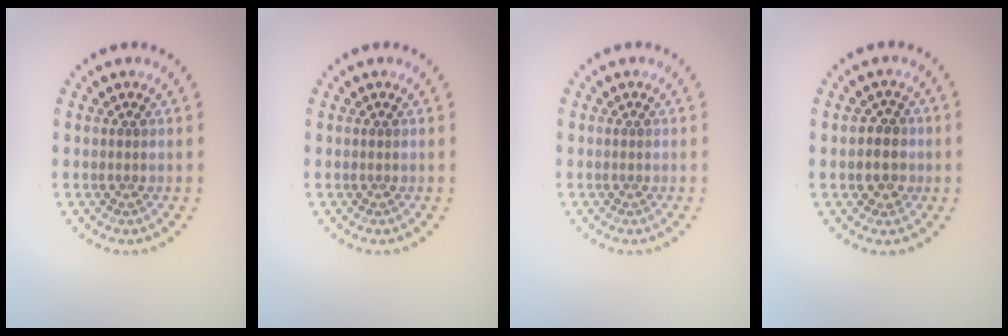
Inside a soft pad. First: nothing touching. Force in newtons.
{"total": 0.0}
{"total": 0.0}
{"total": 2.6, "press": 2.4, "slide": 0.8}